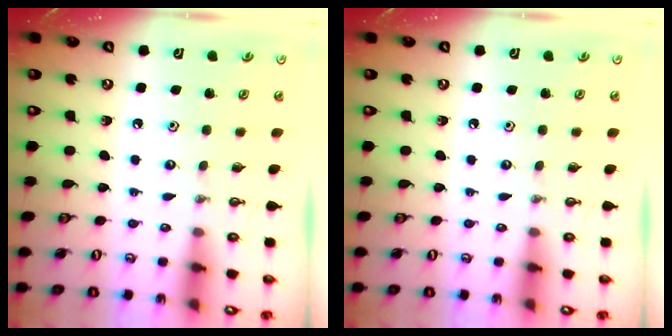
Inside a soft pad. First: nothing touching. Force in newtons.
{"total": 0.0}